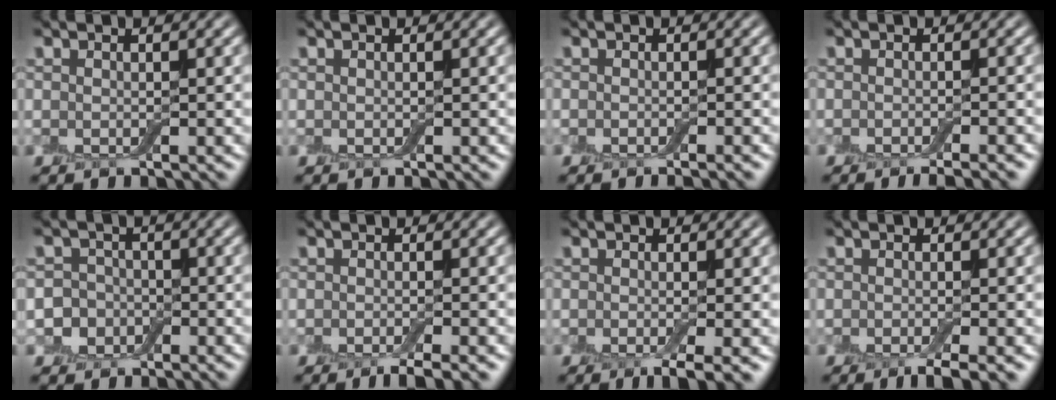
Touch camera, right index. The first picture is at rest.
{"total": 0.0}
{"total": 1.2, "force": [-0.9, 0.0, 0.7], "torque": [-0.007, -0.002, -0.013]}
{"total": 3.1, "force": [-2.1, 0.6, 2.1], "torque": [-0.021, 0.002, -0.029]}
{"total": 3.5, "force": [-1.1, 3.2, 1.1], "torque": [0.006, 0.004, -0.040]}
{"total": 2.6, "force": [-1.7, 0.4, 2.0], "torque": [-0.029, -0.002, -0.030]}
{"total": 3.4, "force": [-1.6, 0.9, 2.9], "torque": [-0.049, -0.007, -0.026]}
{"total": 2.9, "force": [-1.7, 0.5, 2.3], "torque": [-0.036, -0.004, -0.031]}